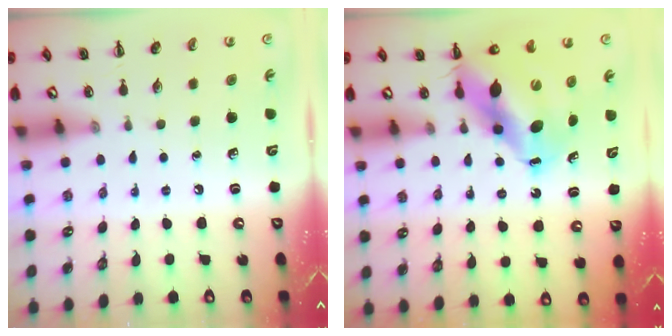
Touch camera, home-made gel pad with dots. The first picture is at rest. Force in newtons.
{"total": 12.4, "press": 11.9, "slide": 3.3}